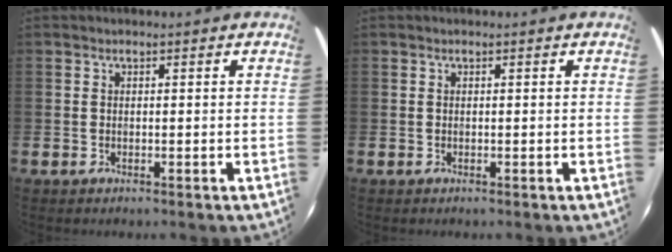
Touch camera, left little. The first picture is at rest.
{"total": 0.0}